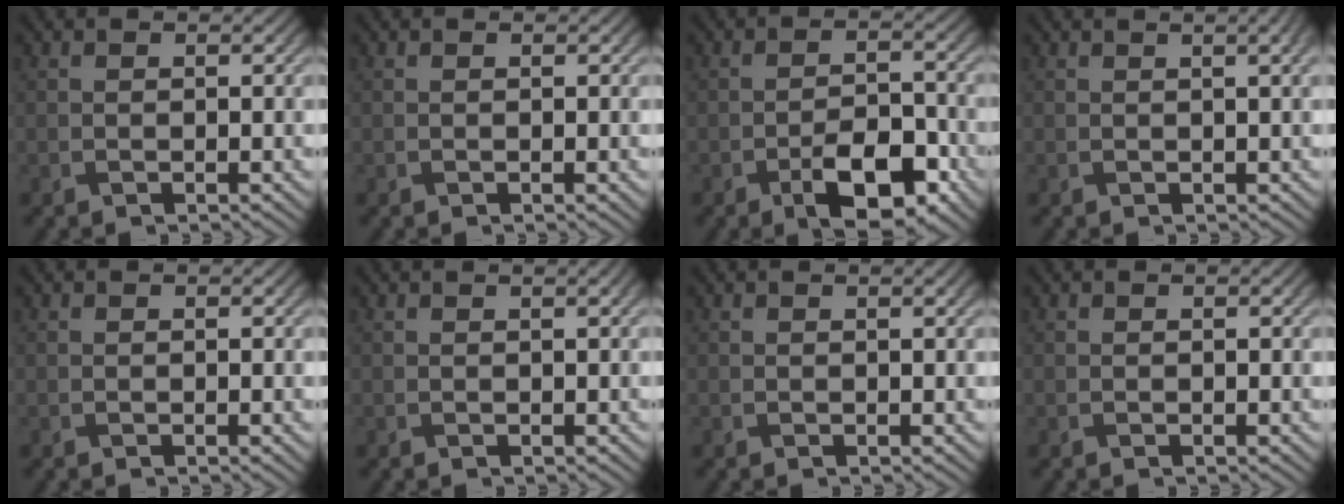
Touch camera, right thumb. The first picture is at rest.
{"total": 0.0}
{"total": 7.4, "force": [-3.9, 3.2, 5.4], "torque": [-0.084, 0.003, -0.064]}
{"total": 2.8, "force": [1.1, 0.7, 2.5], "torque": [-0.030, 0.009, 0.006]}
{"total": 0.0}
{"total": 0.9, "force": [0.6, 0.1, 0.7], "torque": [-0.014, 0.003, 0.003]}
{"total": 0.6, "force": [0.4, 0.0, 0.5], "torque": [-0.008, 0.004, 0.005]}
{"total": 0.0}